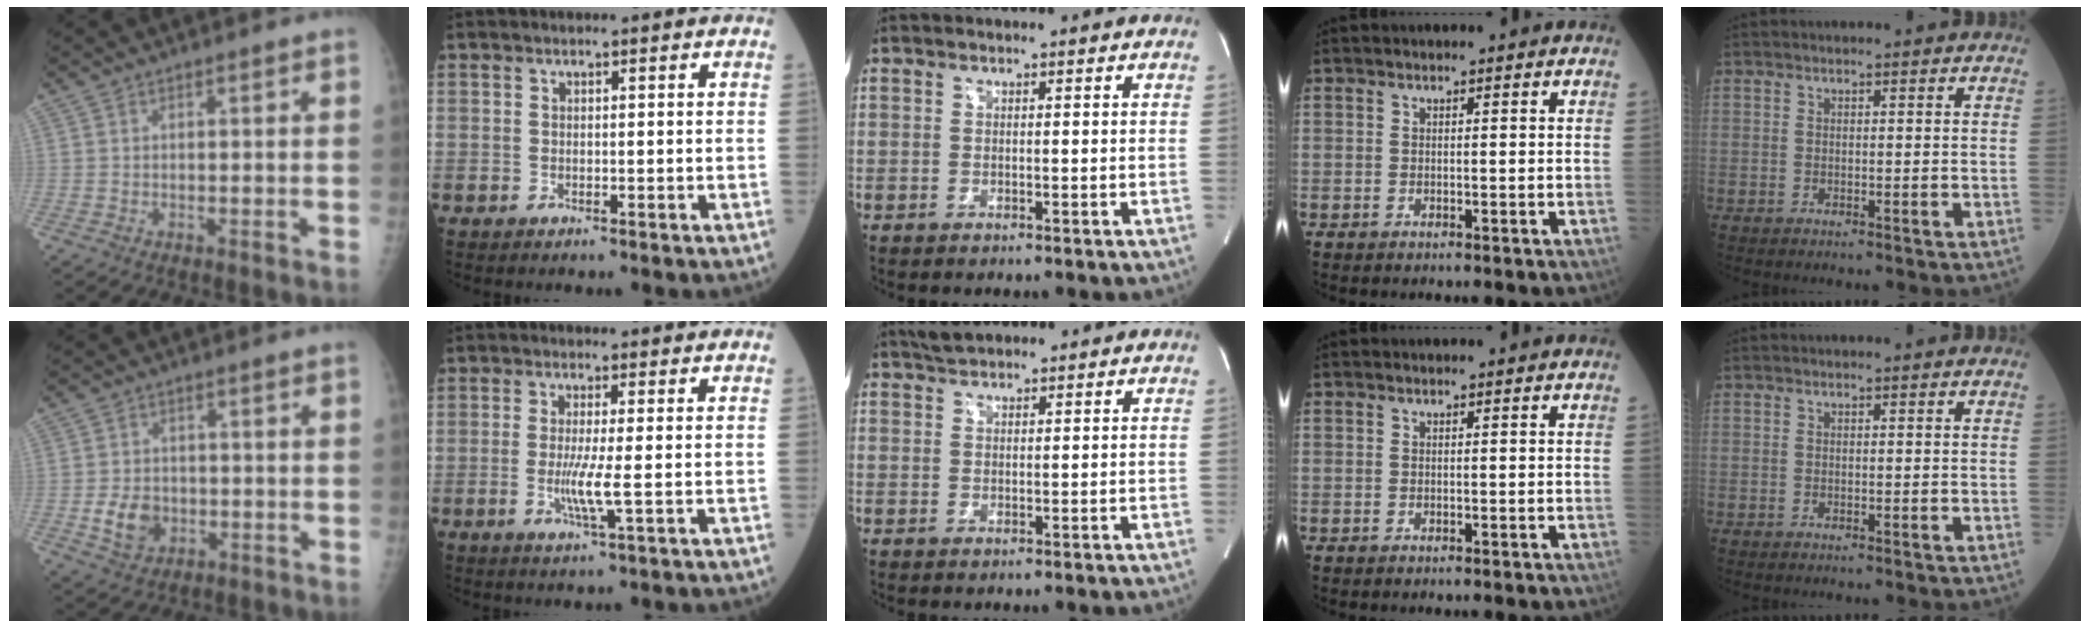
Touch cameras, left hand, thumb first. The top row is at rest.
{"thumb": {"total": 6.2, "force": [-1.5, 4.9, 3.5], "torque": [-0.046, 0.005, -0.020]}, "index": {"total": 3.9, "force": [-0.6, -0.5, 3.8], "torque": [-0.087, -0.011, -0.012]}, "middle": {"total": 2.9, "force": [2.6, 1.0, 0.9], "torque": [-0.023, 0.012, 0.045]}}